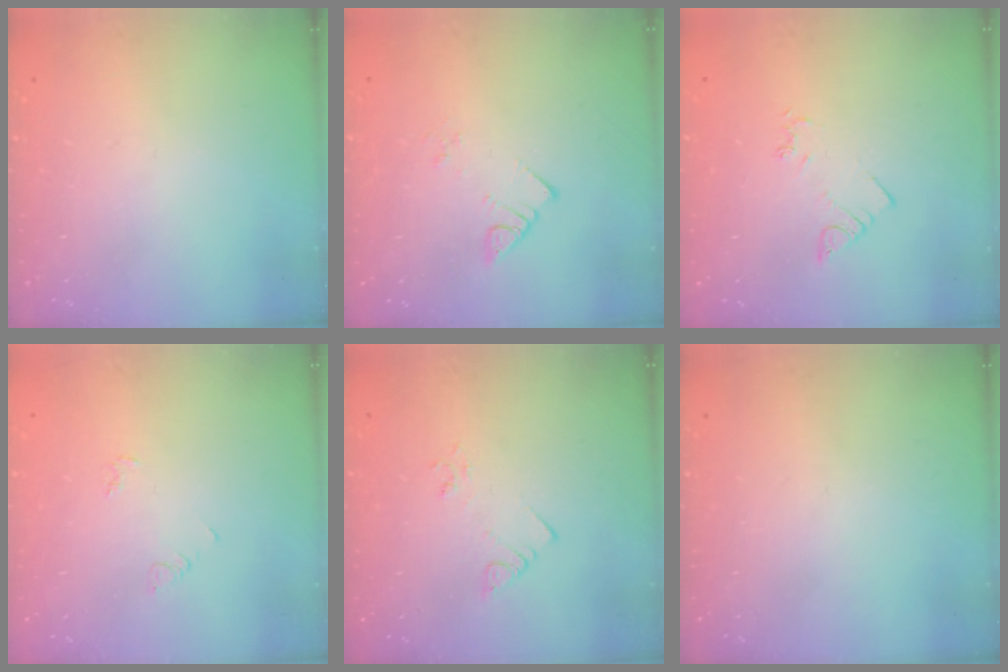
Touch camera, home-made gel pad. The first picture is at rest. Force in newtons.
{"total": 2.6, "press": 2.6, "slide": 0.1}
{"total": 2.3, "press": 2.3, "slide": 0.3}
{"total": 3.1, "press": 3.1, "slide": 0.4}
{"total": 2.4, "press": 2.4, "slide": 0.4}
{"total": 0.0}